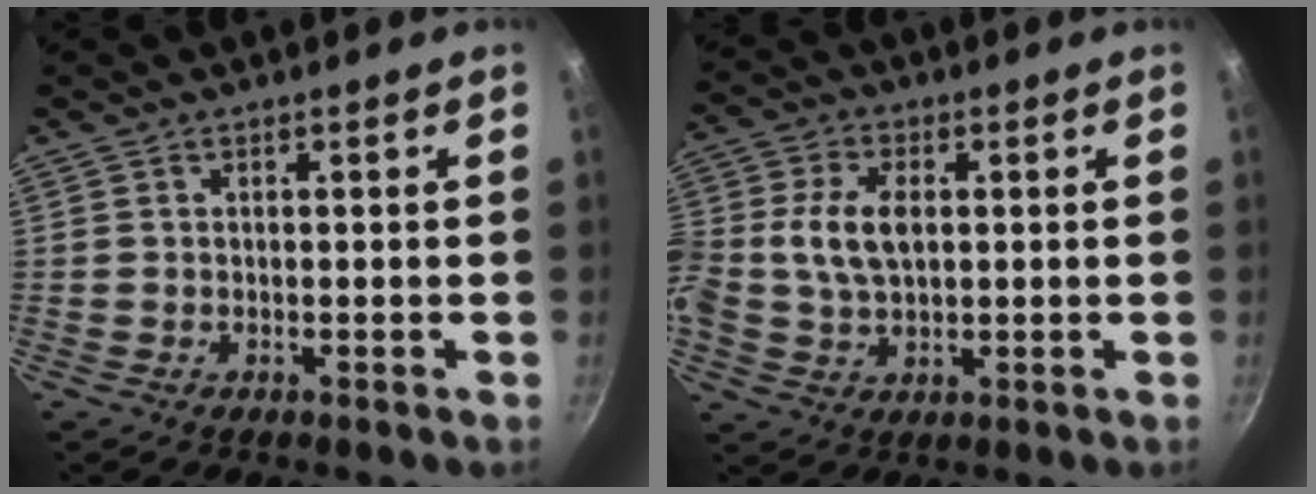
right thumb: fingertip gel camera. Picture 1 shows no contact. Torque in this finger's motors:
{"motor_torque": [0.14, 0.51, 0.13, -0.07, 0.19]}